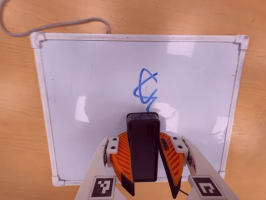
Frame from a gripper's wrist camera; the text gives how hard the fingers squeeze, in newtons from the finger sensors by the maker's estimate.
{"total": 9.1, "left": 9.1, "right": 9.2}